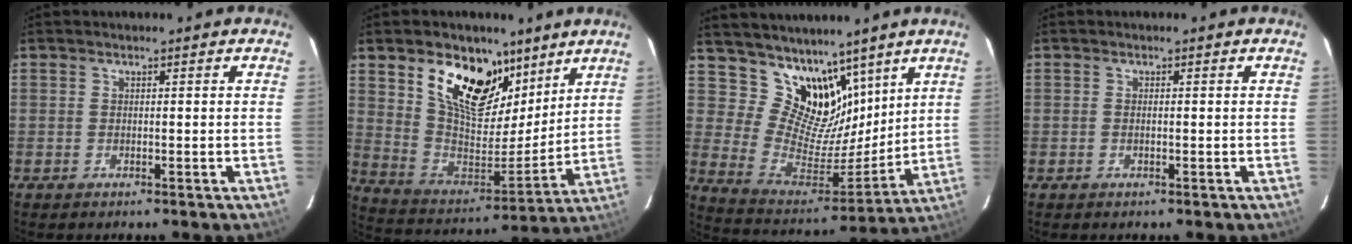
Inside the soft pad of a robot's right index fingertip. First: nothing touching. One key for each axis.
{"total": 19.8, "fx": 11.5, "fy": 10.7, "fz": 12.0, "tx": -0.225, "ty": -0.001, "tz": 0.209}
{"total": 15.1, "fx": 10.6, "fy": 9.0, "fz": 5.6, "tx": -0.104, "ty": -0.011, "tz": 0.207}
{"total": 0.5, "fx": -0.1, "fy": 0.0, "fz": 0.5, "tx": -0.012, "ty": 0.000, "tz": -0.003}